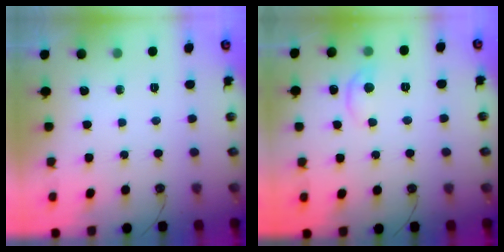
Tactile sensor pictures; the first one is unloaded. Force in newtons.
{"total": 1.4, "press": 1.3, "slide": 0.5}